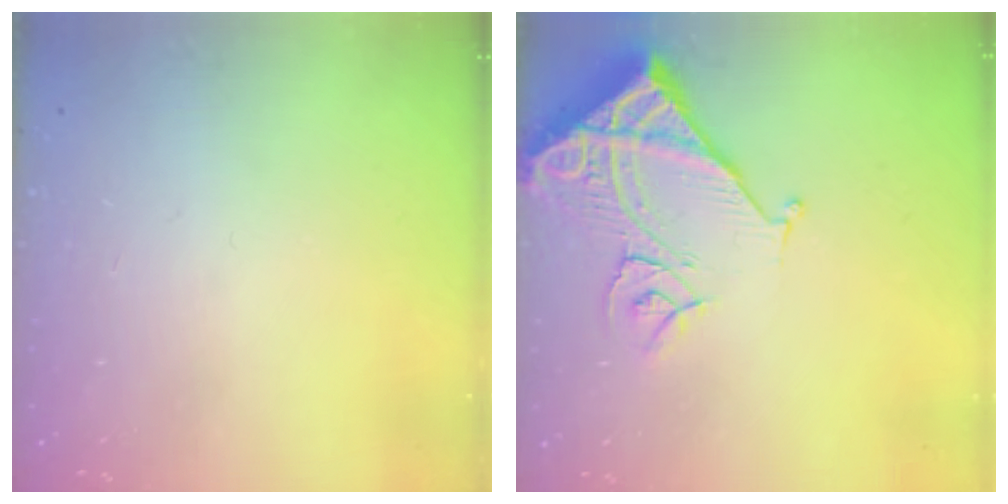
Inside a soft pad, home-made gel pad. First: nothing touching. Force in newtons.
{"total": 12.1, "press": 12.0, "slide": 1.6}